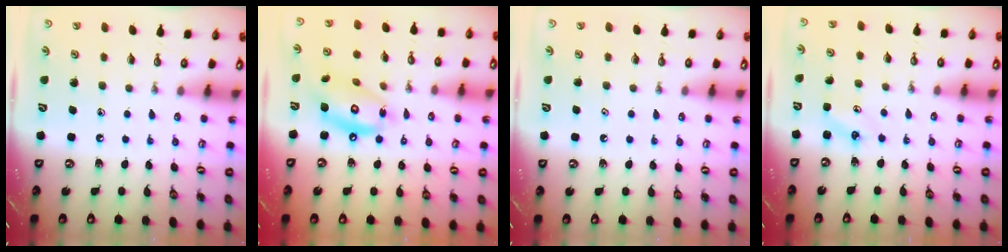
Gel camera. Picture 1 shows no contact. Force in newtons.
{"total": 13.3, "press": 13.3, "slide": 1.2}
{"total": 0.6, "press": 0.6, "slide": 0.0}
{"total": 4.0, "press": 4.0, "slide": 0.3}